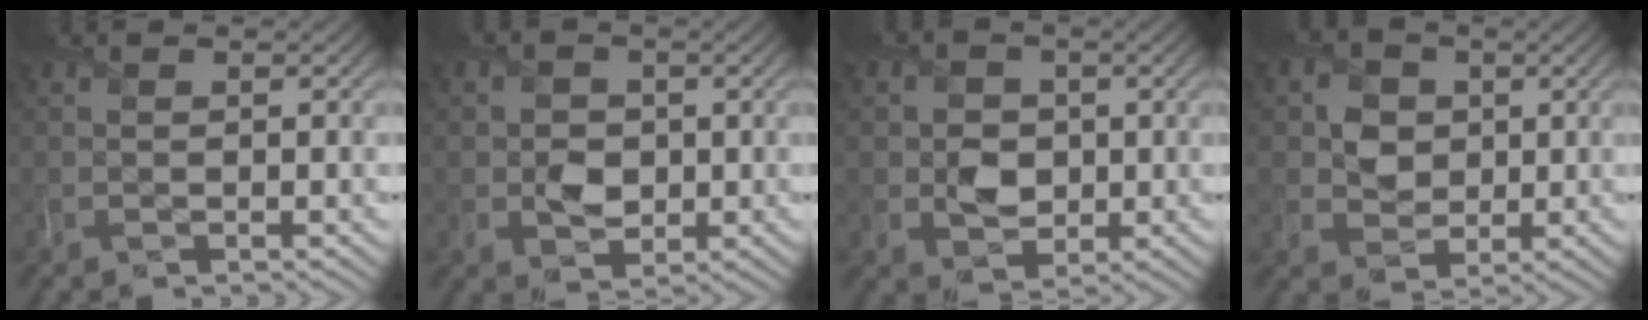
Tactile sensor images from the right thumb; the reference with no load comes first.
{"total": 3.4, "force": [-0.3, 3.0, 1.6], "torque": [-0.032, -0.008, -0.009]}
{"total": 4.0, "force": [-0.1, 3.6, 1.8], "torque": [-0.041, -0.007, -0.008]}
{"total": 4.6, "force": [0.7, 4.1, 1.9], "torque": [-0.047, -0.001, -0.001]}